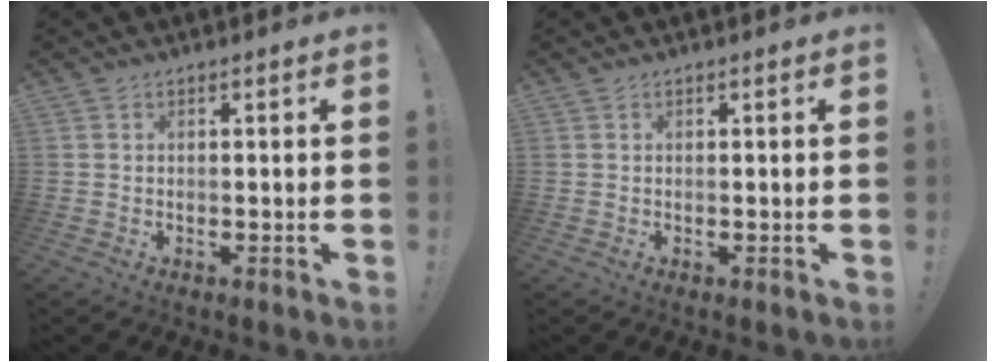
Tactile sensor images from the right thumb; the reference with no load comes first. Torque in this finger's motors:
{"motor_torque": [0.00, 0.10, -0.16, 0.09, 0.04]}